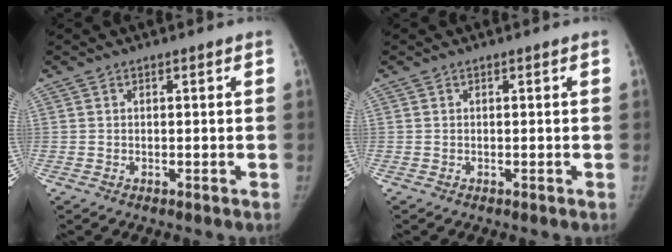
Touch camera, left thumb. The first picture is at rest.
{"total": 0.0}